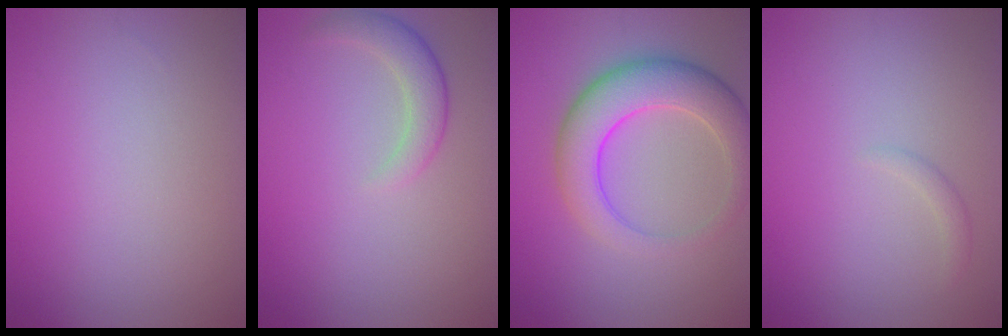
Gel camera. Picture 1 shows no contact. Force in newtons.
{"total": 2.5, "press": 2.5, "slide": 0.3}
{"total": 6.4, "press": 6.4, "slide": 0.3}
{"total": 0.8, "press": 0.8, "slide": 0.0}